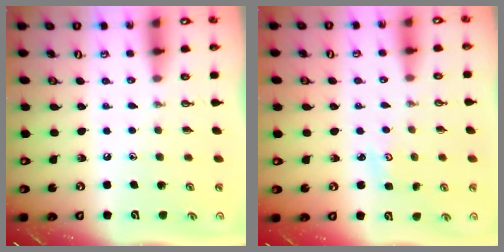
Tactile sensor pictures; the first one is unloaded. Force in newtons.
{"total": 2.0, "press": 2.0, "slide": 0.4}